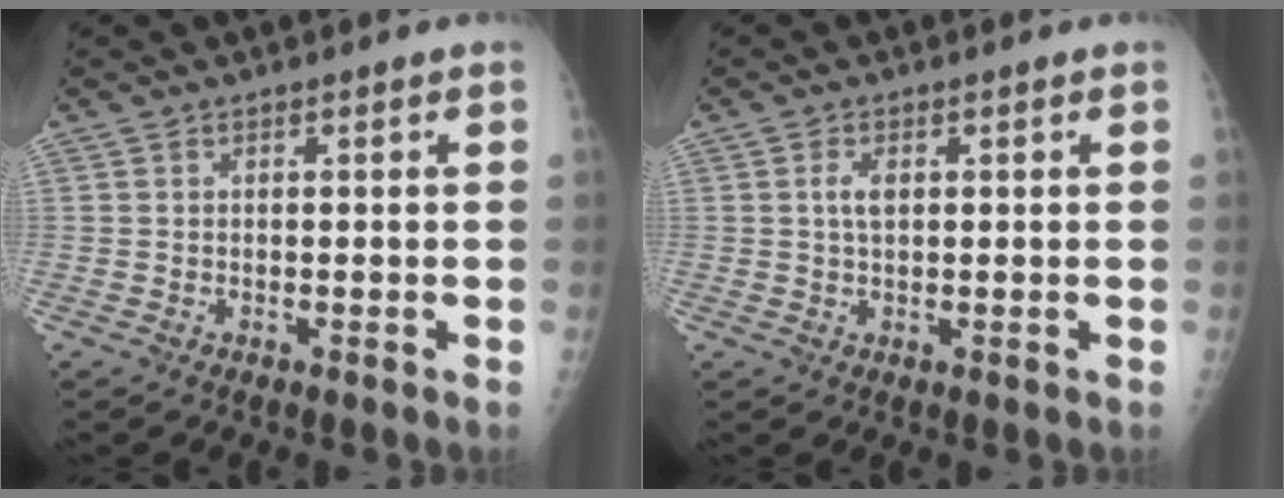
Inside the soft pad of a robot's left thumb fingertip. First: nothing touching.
{"total": 2.4, "force": [0.5, 1.2, 2.0], "torque": [-0.038, 0.003, 0.009]}